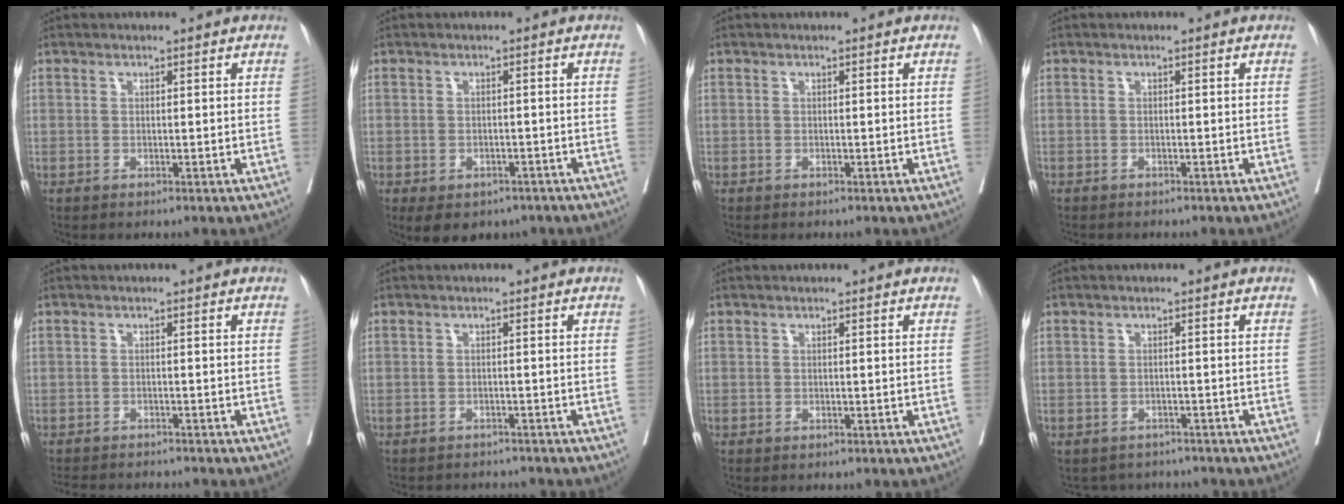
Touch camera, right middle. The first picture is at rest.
{"total": 7.9, "force": [-5.7, 4.5, 3.1], "torque": [-0.040, 0.005, -0.071]}
{"total": 0.0}
{"total": 2.5, "force": [-2.2, 0.7, 1.0], "torque": [-0.018, -0.004, -0.023]}
{"total": 8.3, "force": [-7.8, 1.2, 2.3], "torque": [-0.031, -0.004, -0.108]}
{"total": 5.3, "force": [-5.1, 1.1, 0.4], "torque": [0.001, -0.001, -0.063]}
{"total": 1.0, "force": [-0.9, 0.3, 0.3], "torque": [-0.007, -0.002, -0.013]}
{"total": 4.4, "force": [-4.2, 1.5, -0.4], "torque": [0.010, 0.010, -0.052]}